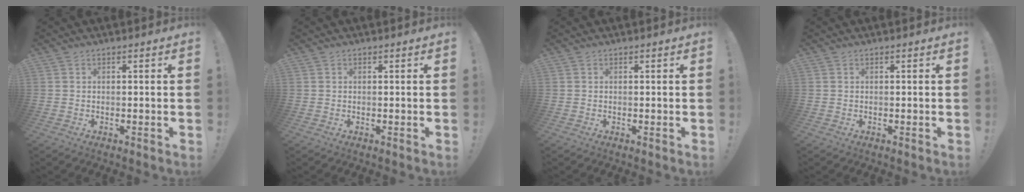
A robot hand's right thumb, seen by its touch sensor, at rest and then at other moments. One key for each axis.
{"total": 0.0}
{"total": 0.0}
{"total": 0.0}